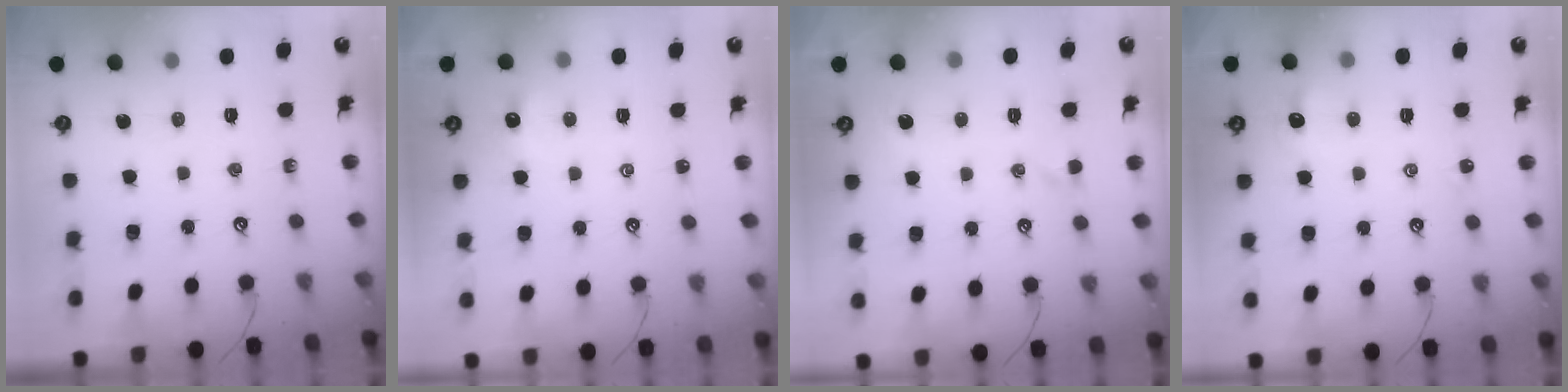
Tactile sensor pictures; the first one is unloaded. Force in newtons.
{"total": 0.9, "press": 0.8, "slide": 0.5}
{"total": 2.3, "press": 2.2, "slide": 0.7}
{"total": 1.3, "press": 1.2, "slide": 0.5}